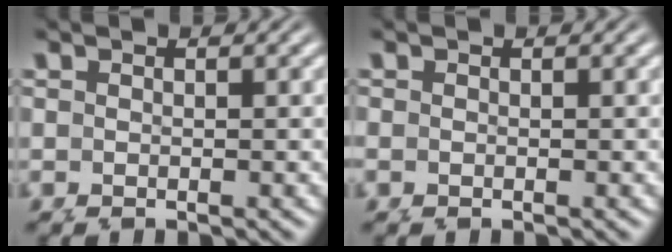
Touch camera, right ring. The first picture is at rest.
{"total": 0.0}